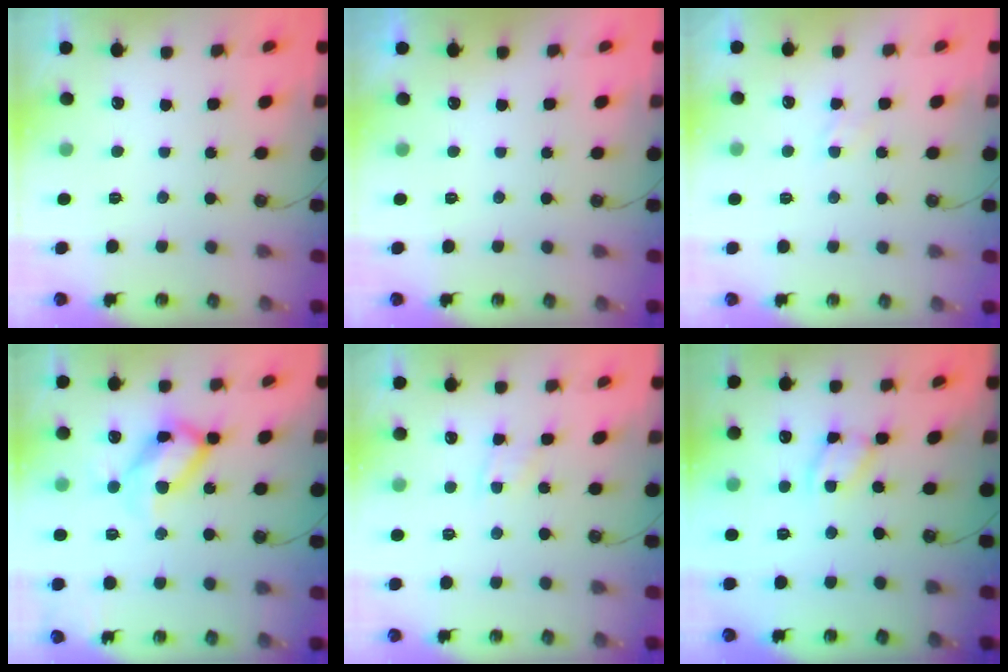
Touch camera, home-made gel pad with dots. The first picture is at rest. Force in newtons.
{"total": 0.0}
{"total": 3.9, "press": 3.9, "slide": 0.6}
{"total": 17.1, "press": 17.0, "slide": 1.6}
{"total": 6.1, "press": 6.1, "slide": 0.8}
{"total": 8.2, "press": 8.2, "slide": 0.7}